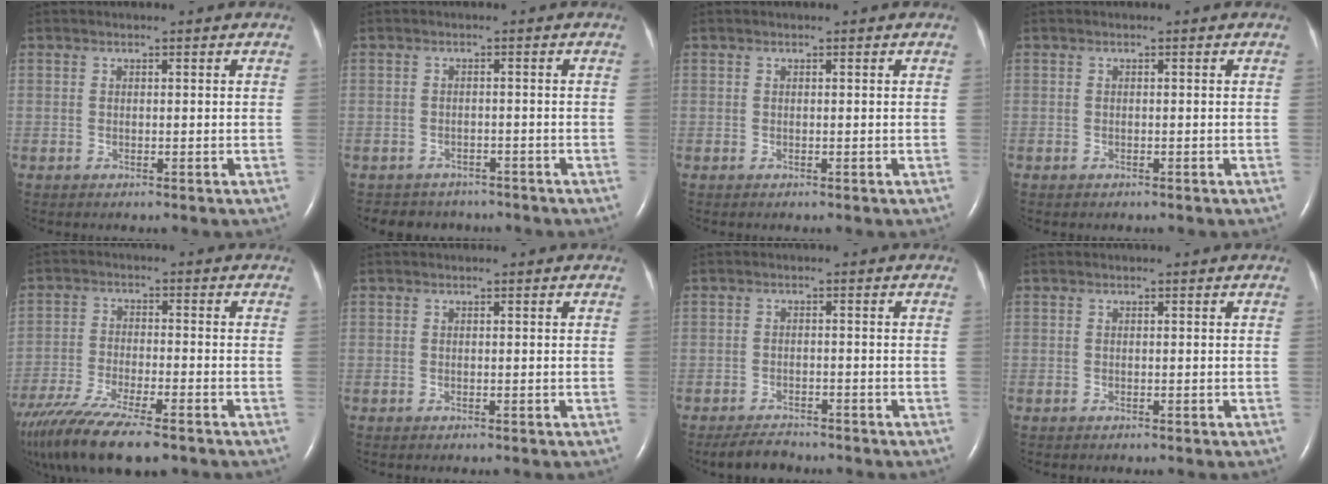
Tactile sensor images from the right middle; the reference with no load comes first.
{"total": 5.1, "force": [-4.5, 2.5, 0.1], "torque": [-0.005, 0.004, -0.057]}
{"total": 0.0}
{"total": 0.0}
{"total": 17.2, "force": [-13.0, 3.4, 10.7], "torque": [-0.218, -0.043, -0.218]}
{"total": 0.0}
{"total": 4.0, "force": [-3.6, 1.2, 1.1], "torque": [-0.027, -0.009, -0.060]}
{"total": 0.0}